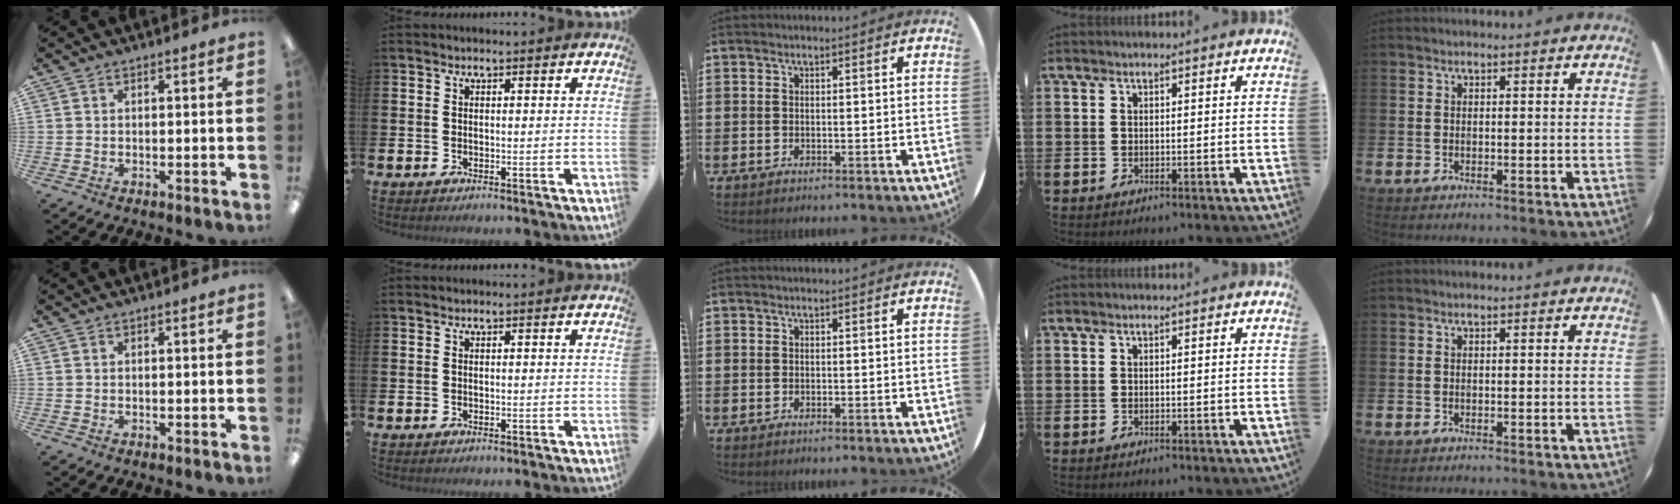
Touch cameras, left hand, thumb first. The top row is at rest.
{}